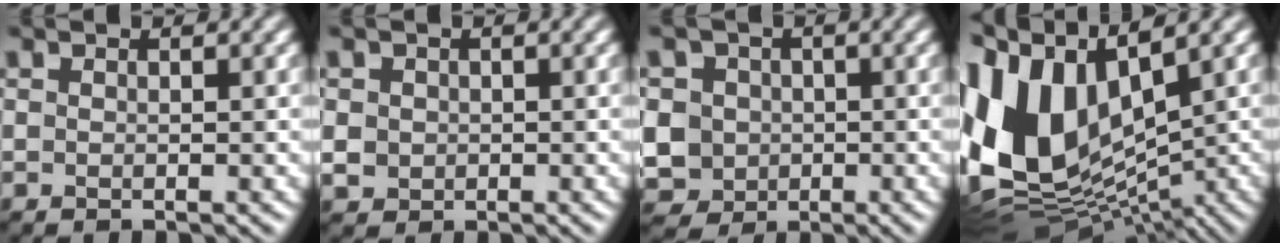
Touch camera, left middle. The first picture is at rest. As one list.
[{"total": 1.1, "force": [-0.1, 1.1, -0.1], "torque": [-0.002, -0.004, 0.007]}, {"total": 6.1, "force": [-0.3, 5.8, 2.0], "torque": [-0.058, 0.022, -0.016]}, {"total": 13.6, "force": [1.5, 8.6, 10.5], "torque": [-0.223, 0.008, 0.028]}]